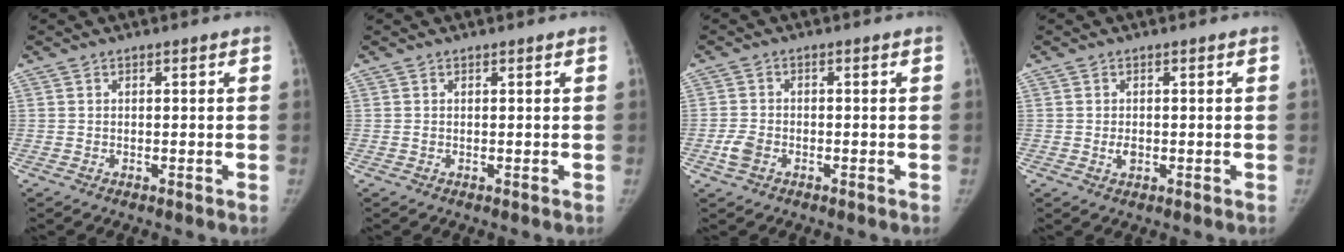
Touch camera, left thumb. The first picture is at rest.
{"total": 0.0}
{"total": 3.2, "force": [-1.4, 2.1, 1.9], "torque": [-0.043, 0.006, -0.027]}
{"total": 1.7, "force": [-0.2, 1.2, 1.2], "torque": [-0.016, 0.001, -0.003]}